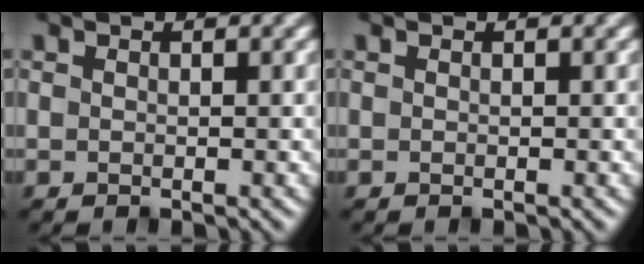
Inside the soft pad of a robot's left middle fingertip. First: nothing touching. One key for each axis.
{"total": 0.0}